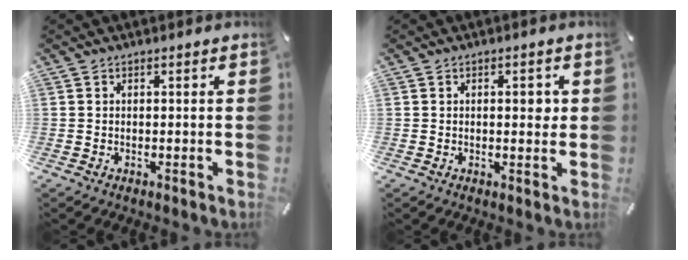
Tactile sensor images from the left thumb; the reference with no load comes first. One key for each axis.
{"total": 2.9, "fx": 0.5, "fy": 1.3, "fz": 2.5, "tx": -0.026, "ty": -0.003, "tz": 0.001}